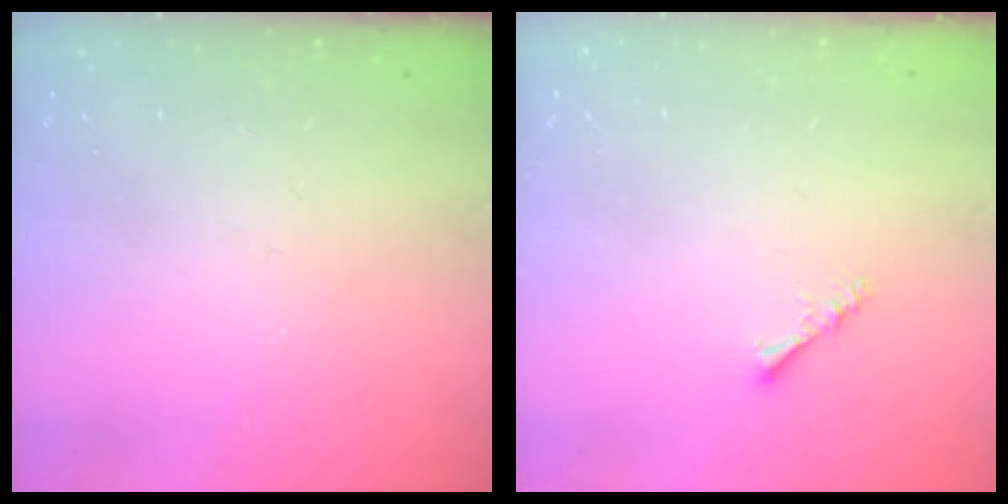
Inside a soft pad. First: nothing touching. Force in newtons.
{"total": 1.9, "press": 1.9, "slide": 0.4}